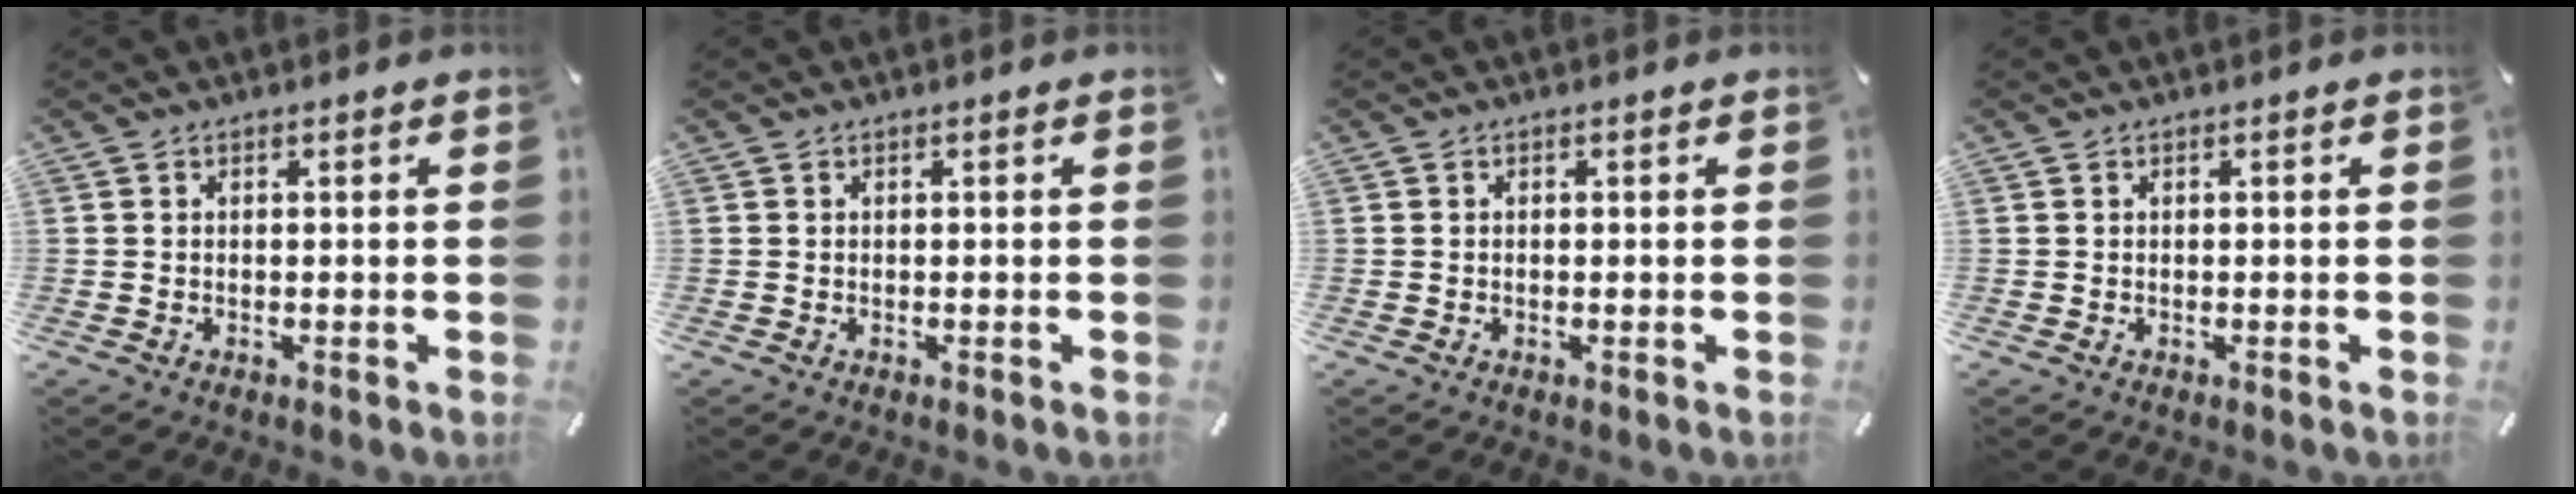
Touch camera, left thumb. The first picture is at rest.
{"total": 0.0}
{"total": 0.0}
{"total": 0.0}